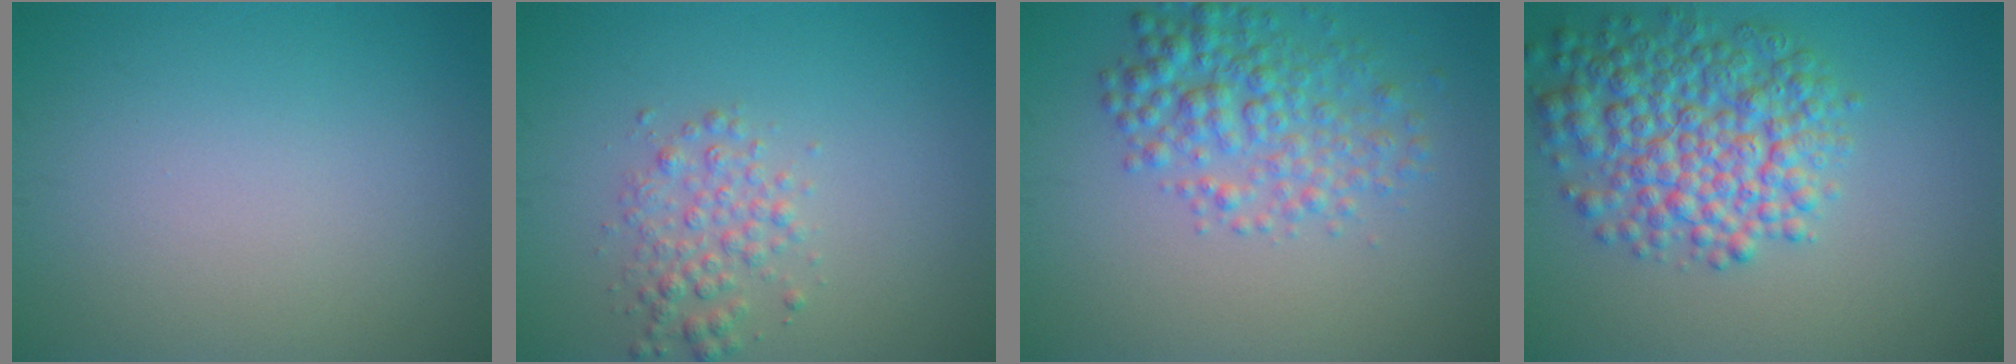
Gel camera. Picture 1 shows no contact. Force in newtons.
{"total": 2.4, "press": 2.4, "slide": 0.0}
{"total": 4.3, "press": 4.3, "slide": 0.2}
{"total": 7.1, "press": 7.1, "slide": 0.2}